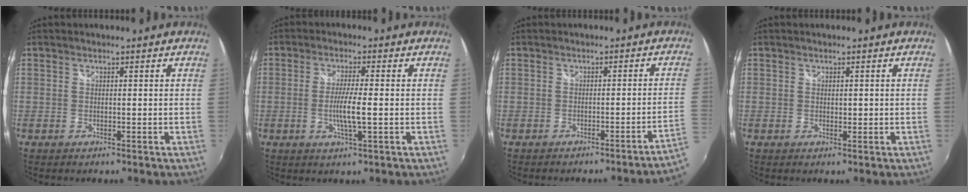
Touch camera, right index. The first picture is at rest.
{"total": 5.0, "force": [-1.1, 0.0, 4.9], "torque": [-0.093, -0.006, -0.021]}
{"total": 3.4, "force": [-2.1, -1.2, 2.5], "torque": [-0.039, -0.009, -0.023]}
{"total": 0.6, "force": [0.0, 0.5, 0.4], "torque": [-0.005, 0.001, 0.001]}